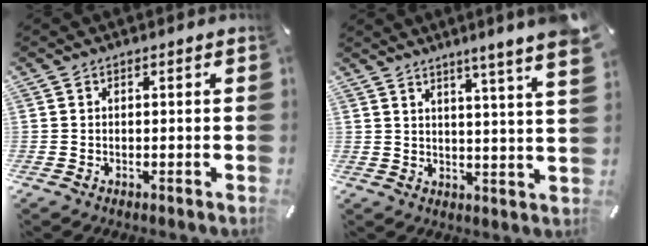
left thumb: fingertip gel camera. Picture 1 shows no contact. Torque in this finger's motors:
{"motor_torque": [0.38, 0.32, 1.30, -1.48, 0.07]}